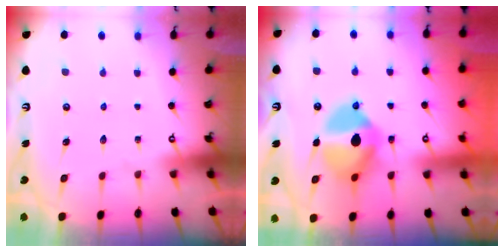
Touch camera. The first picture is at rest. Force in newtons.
{"total": 13.3, "press": 13.3, "slide": 0.2}